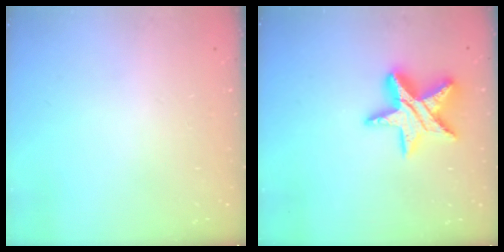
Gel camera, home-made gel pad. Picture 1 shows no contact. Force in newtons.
{"total": 15.0, "press": 14.9, "slide": 1.1}